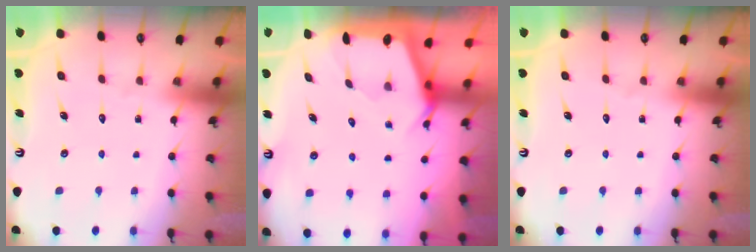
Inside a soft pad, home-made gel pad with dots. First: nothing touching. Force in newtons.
{"total": 2.5, "press": 2.4, "slide": 0.3}
{"total": 0.0}